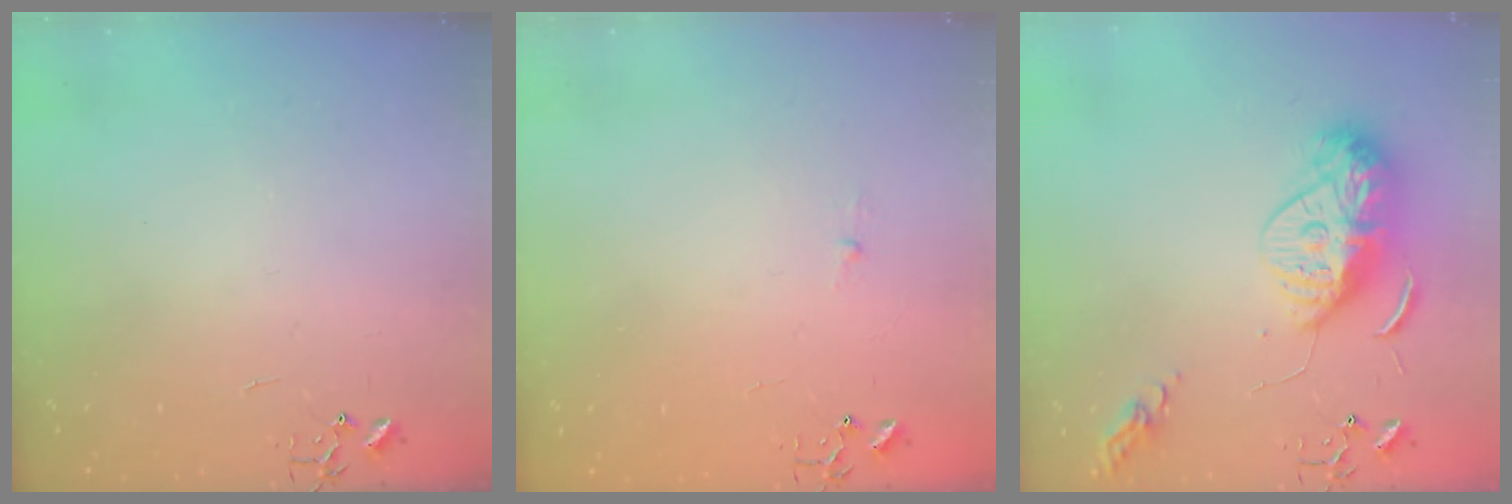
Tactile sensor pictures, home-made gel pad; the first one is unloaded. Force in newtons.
{"total": 2.6, "press": 2.5, "slide": 0.4}
{"total": 12.9, "press": 12.8, "slide": 1.3}